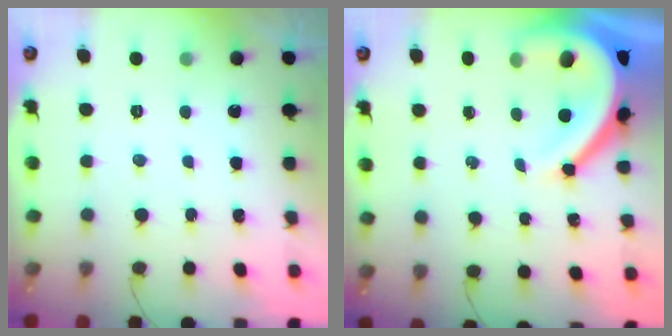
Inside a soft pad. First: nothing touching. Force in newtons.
{"total": 14.8, "press": 14.8, "slide": 1.6}